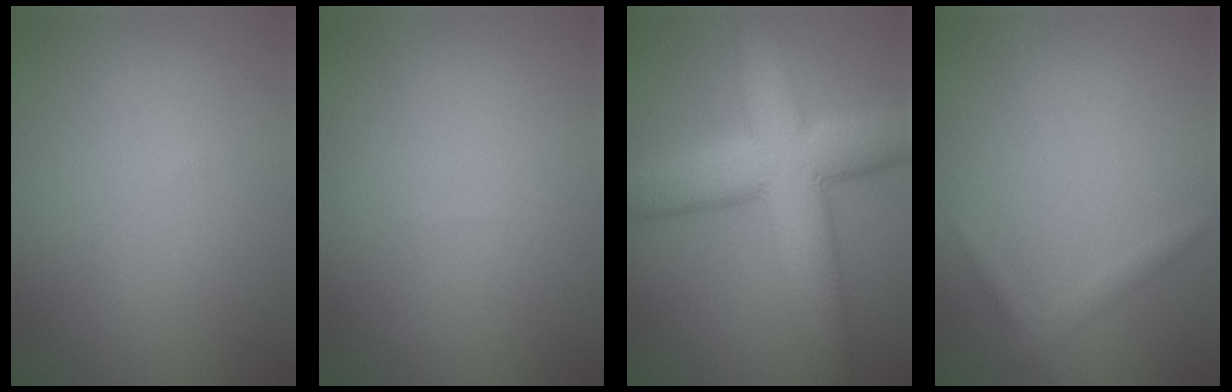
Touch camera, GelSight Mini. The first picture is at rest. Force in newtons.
{"total": 0.0}
{"total": 10.8, "press": 10.8, "slide": 0.6}
{"total": 1.1, "press": 1.1, "slide": 0.1}